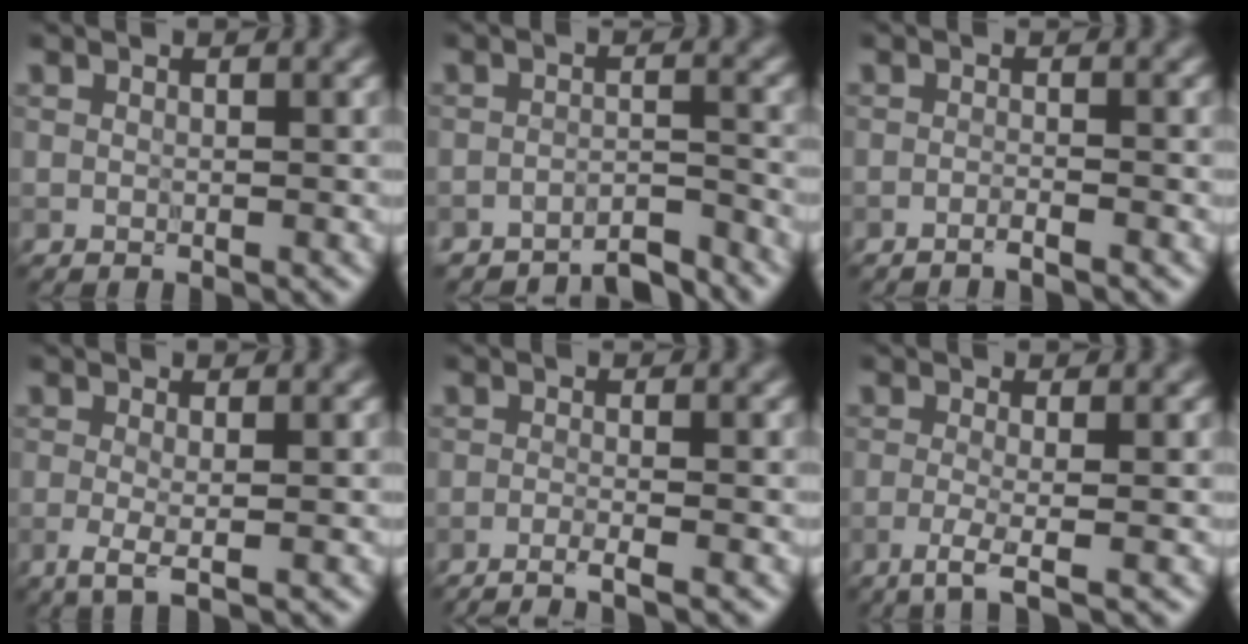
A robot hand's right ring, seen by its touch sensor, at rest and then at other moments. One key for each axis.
{"total": 3.5, "fx": -3.4, "fy": 0.4, "fz": 0.7, "tx": -0.009, "ty": 0.005, "tz": -0.059}
{"total": 1.1, "fx": -0.9, "fy": 0.1, "fz": 0.6, "tx": -0.008, "ty": 0.002, "tz": -0.023}
{"total": 2.3, "fx": -0.6, "fy": 0.7, "fz": 2.2, "tx": -0.044, "ty": -0.003, "tz": -0.015}
{"total": 2.9, "fx": -2.1, "fy": 0.4, "fz": 2.0, "tx": -0.031, "ty": 0.007, "tz": -0.049}
{"total": 2.9, "fx": -1.3, "fy": 0.6, "fz": 2.5, "tx": -0.043, "ty": 0.002, "tz": -0.038}